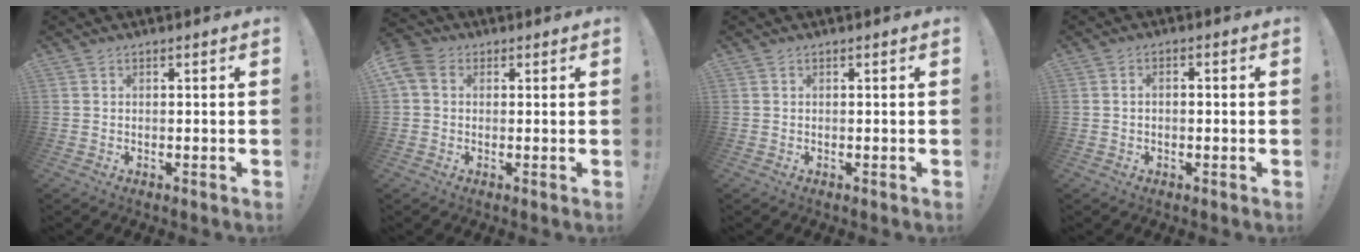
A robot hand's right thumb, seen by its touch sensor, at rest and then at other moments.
{"total": 6.5, "force": [1.8, 4.7, 4.0], "torque": [-0.091, 0.004, 0.040]}
{"total": 0.0}
{"total": 1.8, "force": [-0.8, 1.1, 1.2], "torque": [-0.028, 0.010, -0.014]}